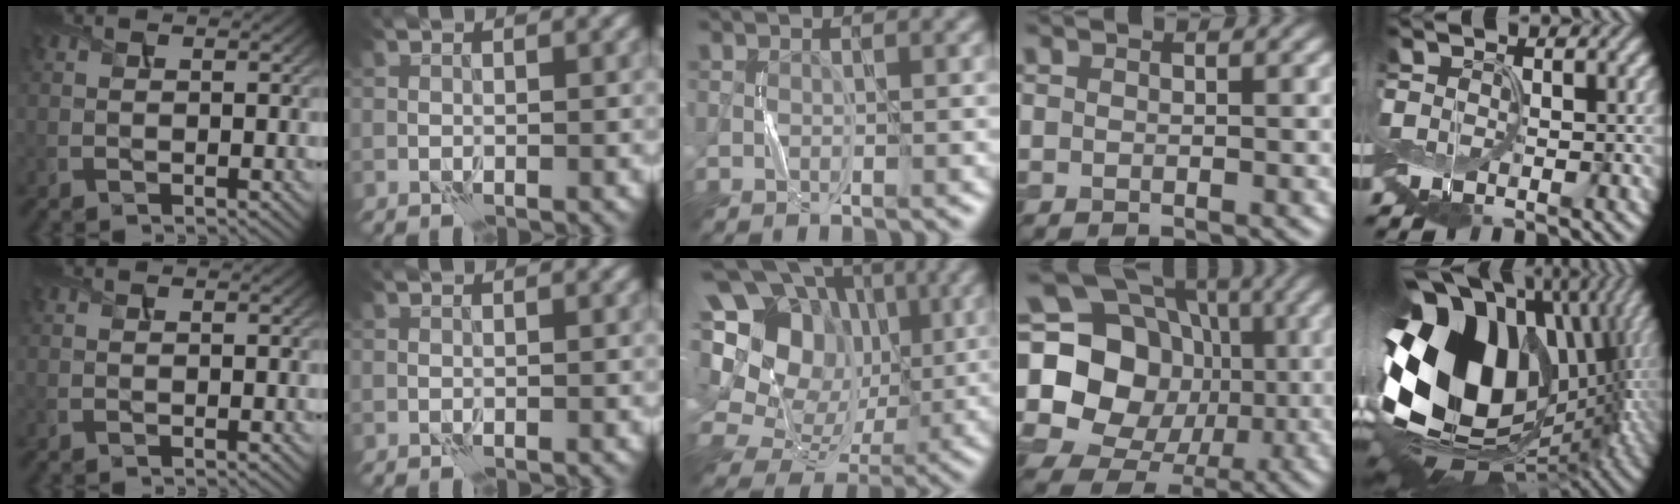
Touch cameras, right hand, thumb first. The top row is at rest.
{"middle": {"total": 19.2, "force": [4.3, 15.5, 10.5], "torque": [-0.229, 0.054, 0.067]}, "ring": {"total": 20.0, "force": [0.7, 17.7, 9.3], "torque": [-0.191, 0.056, -0.034]}, "little": {"total": 19.1, "force": [0.0, 13.7, 13.3], "torque": [-0.260, -0.022, 0.010]}}